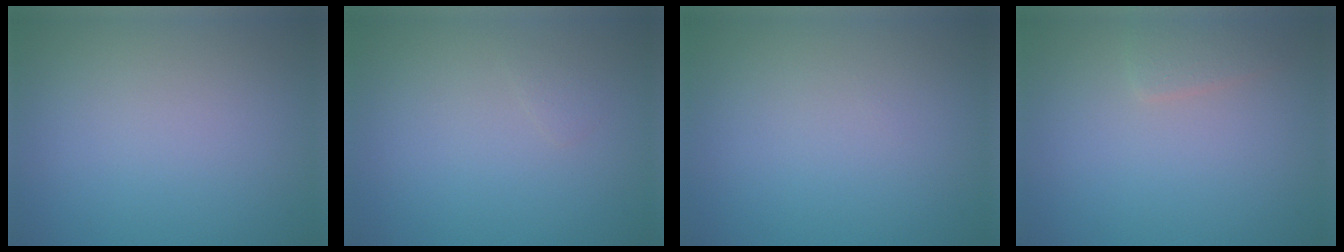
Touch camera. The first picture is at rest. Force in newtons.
{"total": 0.5, "press": 0.5, "slide": 0.0}
{"total": 0.0}
{"total": 1.3, "press": 1.3, "slide": 0.1}